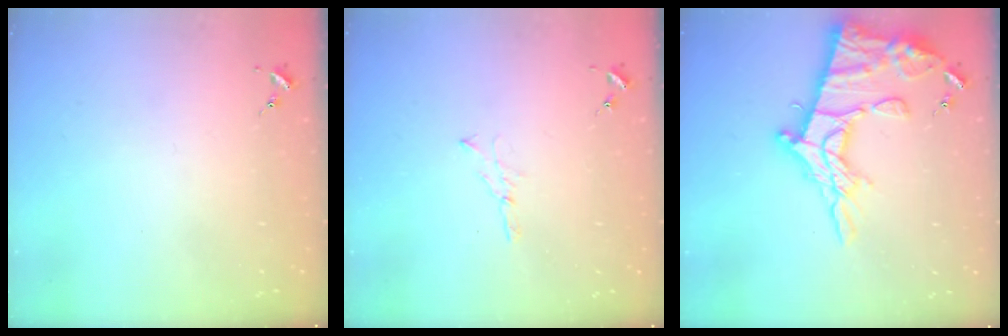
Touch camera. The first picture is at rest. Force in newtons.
{"total": 3.0, "press": 3.0, "slide": 0.3}
{"total": 22.3, "press": 22.2, "slide": 2.0}